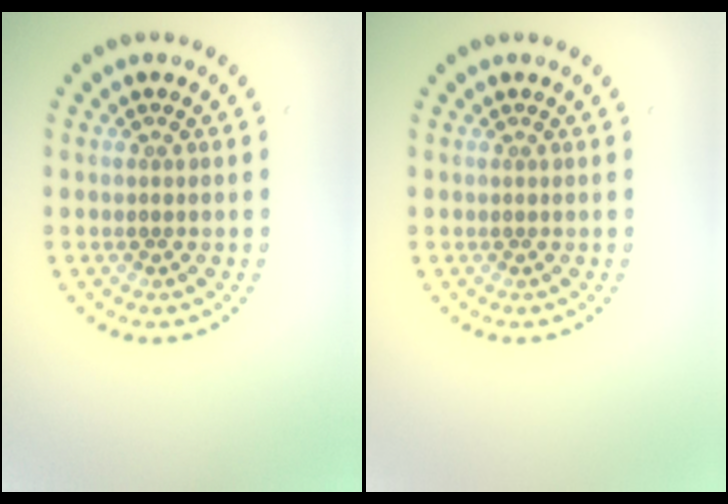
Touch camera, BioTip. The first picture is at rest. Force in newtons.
{"total": 0.0}